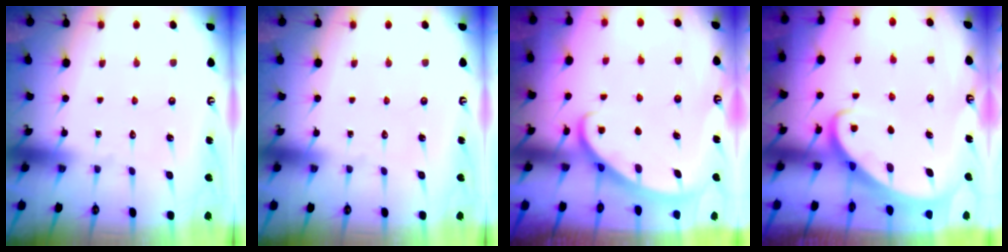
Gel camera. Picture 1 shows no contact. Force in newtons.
{"total": 0.0}
{"total": 3.0, "press": 3.0, "slide": 0.1}
{"total": 3.1, "press": 3.0, "slide": 0.4}